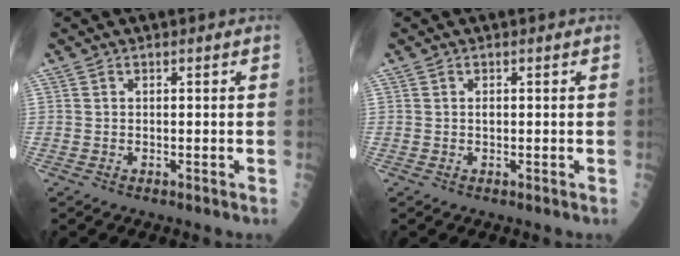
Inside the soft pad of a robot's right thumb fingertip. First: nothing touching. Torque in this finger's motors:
{"motor_torque": [0.11, 0.03, 0.09, 0.16, 0.00]}